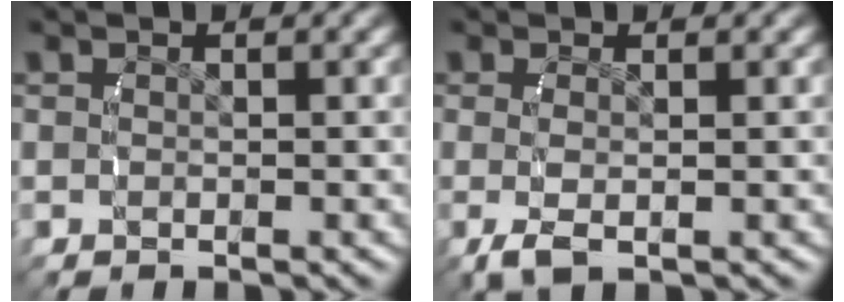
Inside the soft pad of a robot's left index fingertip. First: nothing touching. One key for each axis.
{"total": 2.1, "fx": -0.6, "fy": 0.5, "fz": 1.9, "tx": -0.055, "ty": -0.016, "tz": 0.002}